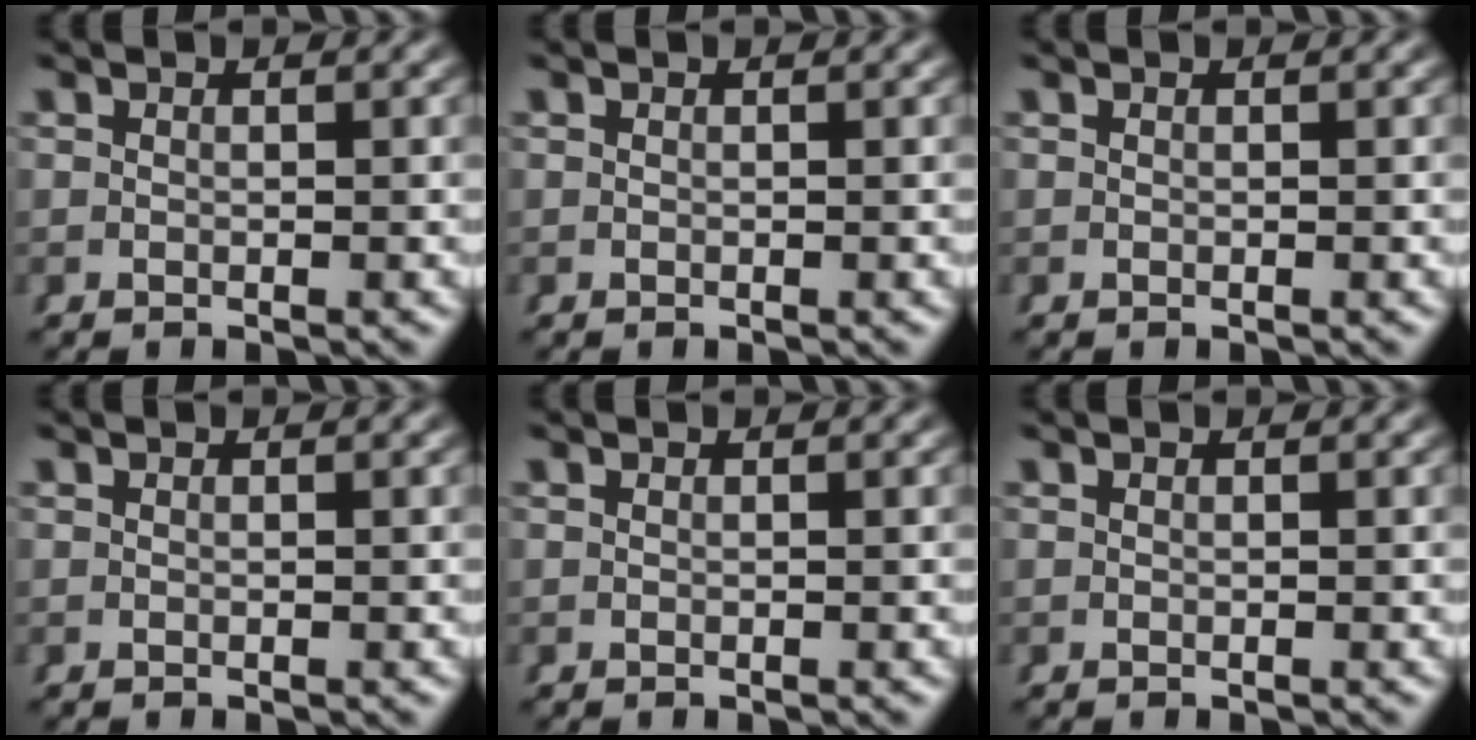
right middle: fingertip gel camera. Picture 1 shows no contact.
{"total": 0.0}
{"total": 0.0}
{"total": 0.0}
{"total": 0.0}
{"total": 0.0}